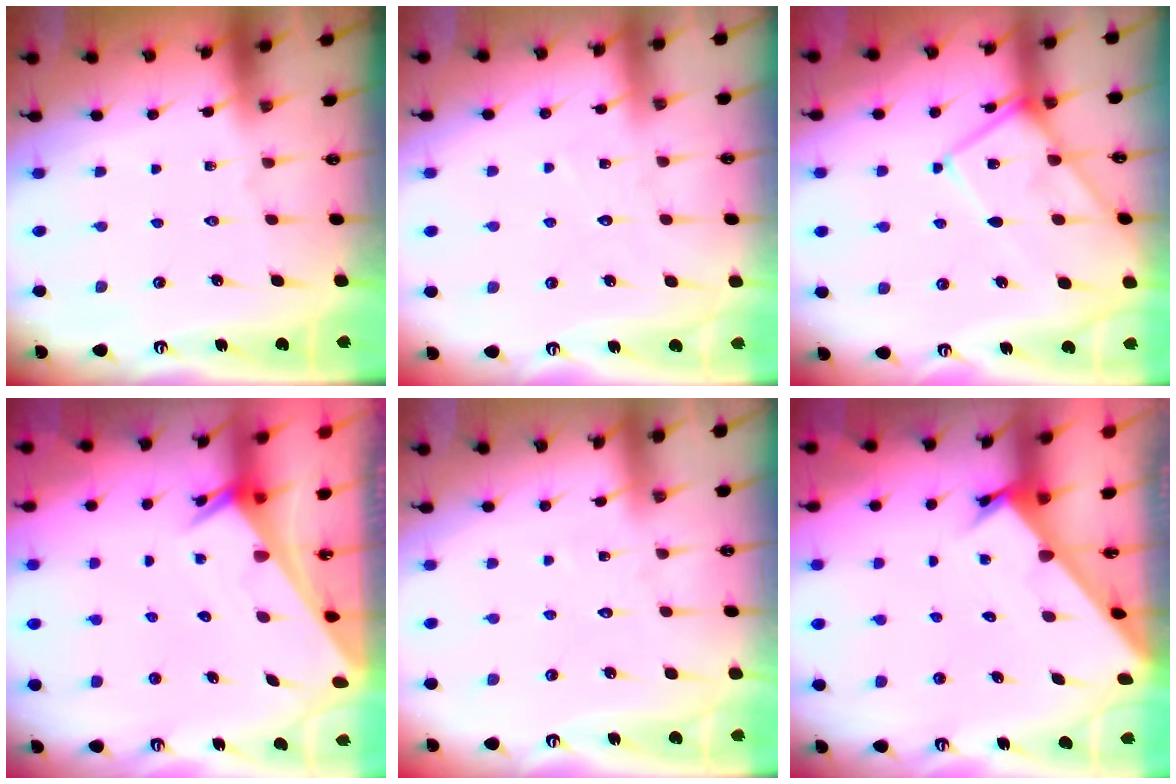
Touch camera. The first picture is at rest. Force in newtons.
{"total": 5.3, "press": 5.3, "slide": 0.5}
{"total": 11.1, "press": 11.1, "slide": 1.0}
{"total": 2.5, "press": 2.5, "slide": 0.1}
{"total": 2.6, "press": 2.6, "slide": 0.2}
{"total": 2.1, "press": 2.1, "slide": 0.1}